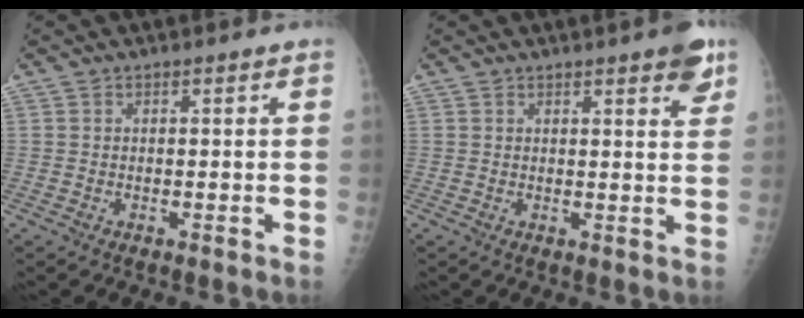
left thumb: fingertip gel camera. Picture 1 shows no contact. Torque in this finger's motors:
{"motor_torque": [1.52, 0.67, 0.33, -0.40, 0.00]}